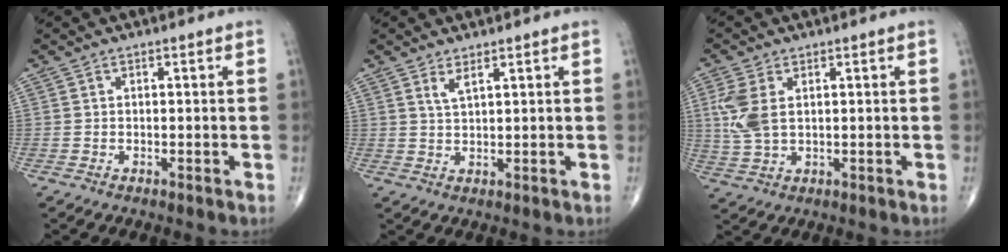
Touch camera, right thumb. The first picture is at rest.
{"total": 2.4, "force": [1.5, 0.6, 1.8], "torque": [-0.038, -0.010, 0.035]}
{"total": 6.7, "force": [1.5, 3.9, 5.3], "torque": [-0.128, -0.002, 0.035]}